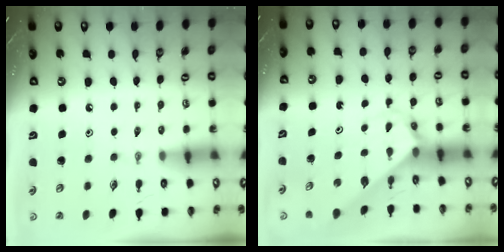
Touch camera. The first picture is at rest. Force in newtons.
{"total": 2.9, "press": 2.9, "slide": 0.2}